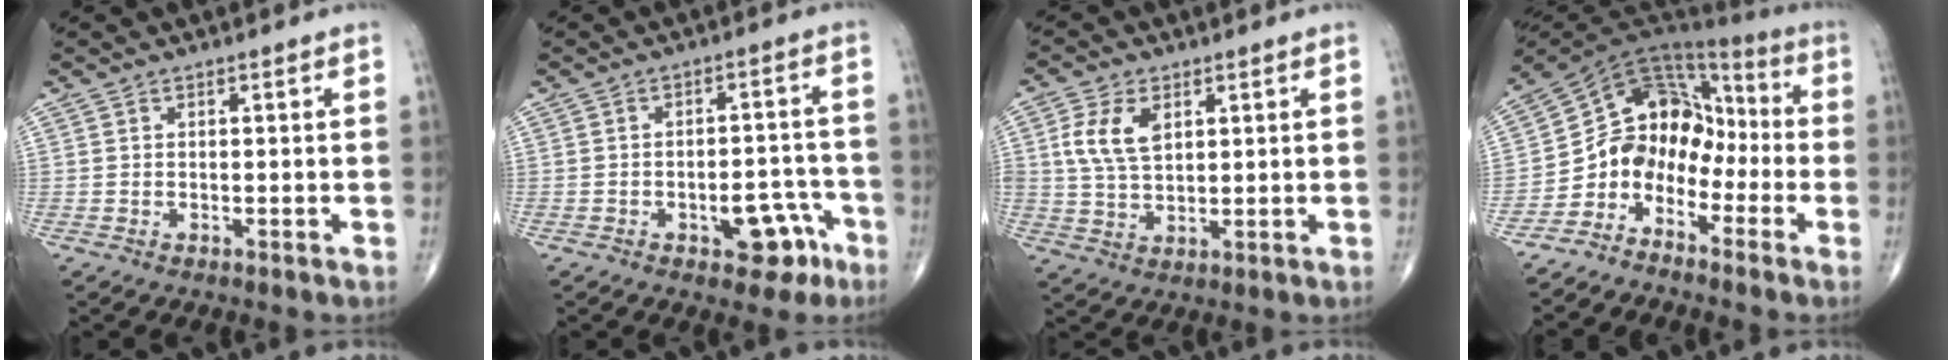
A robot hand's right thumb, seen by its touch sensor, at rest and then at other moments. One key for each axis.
{"total": 8.3, "fx": -4.1, "fy": 4.5, "fz": 5.7, "tx": -0.046, "ty": 0.041, "tz": -0.046}
{"total": 7.9, "fx": 2.4, "fy": 4.7, "fz": 5.8, "tx": -0.114, "ty": -0.004, "tz": 0.049}
{"total": 11.1, "fx": -5.4, "fy": 8.3, "fz": 5.1, "tx": -0.049, "ty": 0.102, "tz": -0.114}